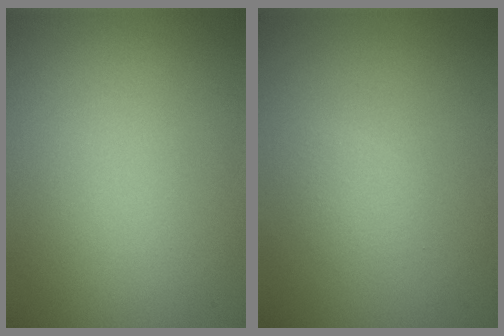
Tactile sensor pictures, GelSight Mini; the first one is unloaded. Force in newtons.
{"total": 1.1, "press": 1.1, "slide": 0.1}